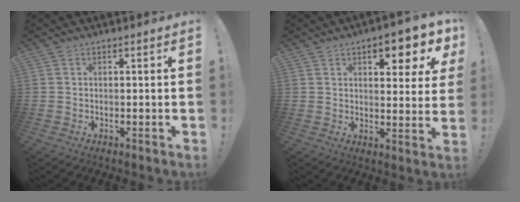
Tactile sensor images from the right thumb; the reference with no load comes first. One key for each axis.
{"total": 8.6, "fx": 4.8, "fy": 3.0, "fz": 6.5, "tx": -0.074, "ty": -0.028, "tz": 0.077}